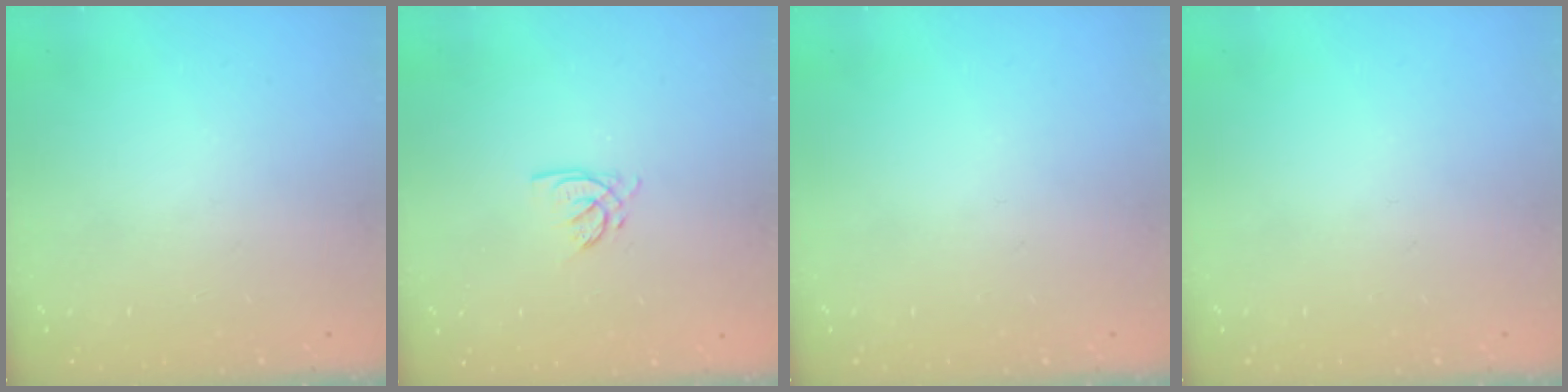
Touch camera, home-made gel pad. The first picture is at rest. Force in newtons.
{"total": 3.5, "press": 3.5, "slide": 0.2}
{"total": 0.0}
{"total": 0.0}